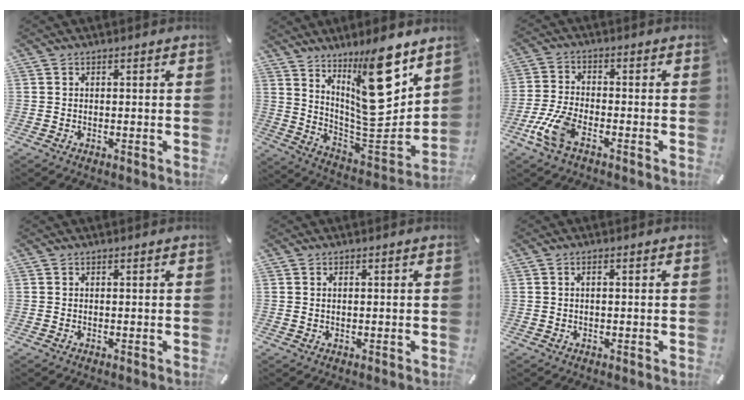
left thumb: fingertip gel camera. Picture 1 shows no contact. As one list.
[{"total": 21.2, "force": [12.0, 7.8, 15.6], "torque": [-0.231, -0.102, 0.196]}, {"total": 8.1, "force": [-4.1, 3.6, 6.0], "torque": [-0.147, -0.004, -0.076]}, {"total": 0.0}, {"total": 1.0, "force": [0.2, 0.4, 0.8], "torque": [-0.017, 0.002, 0.003]}, {"total": 1.0, "force": [0.1, 0.4, 0.9], "torque": [-0.019, 0.002, 0.000]}]